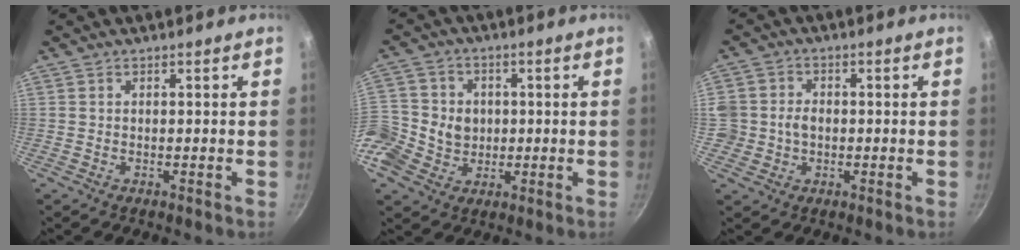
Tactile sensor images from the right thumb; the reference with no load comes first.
{"total": 14.8, "force": [-1.4, 13.6, 5.9], "torque": [-0.128, 0.027, -0.032]}
{"total": 5.3, "force": [-0.7, 4.7, 2.3], "torque": [-0.025, 0.014, -0.016]}